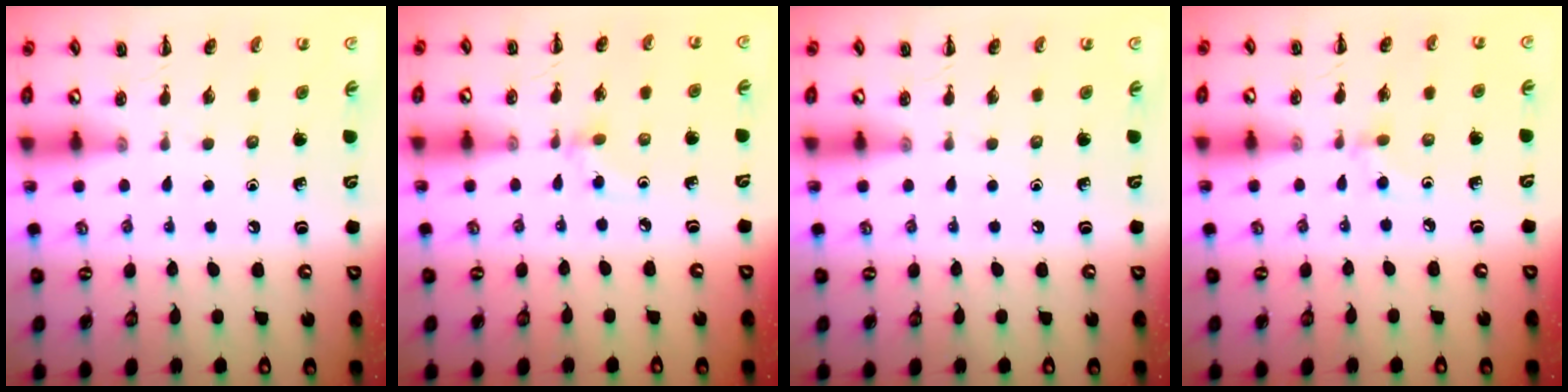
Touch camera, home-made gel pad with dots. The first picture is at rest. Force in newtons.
{"total": 3.1, "press": 2.9, "slide": 1.2}
{"total": 0.0}
{"total": 4.0, "press": 3.7, "slide": 1.4}